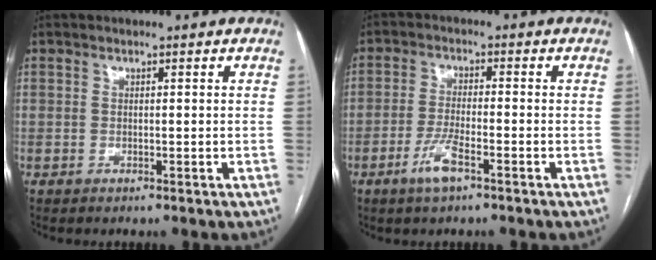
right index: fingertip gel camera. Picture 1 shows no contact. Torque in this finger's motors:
{"motor_torque": [0.74, -0.54, 0.37, 0.11]}